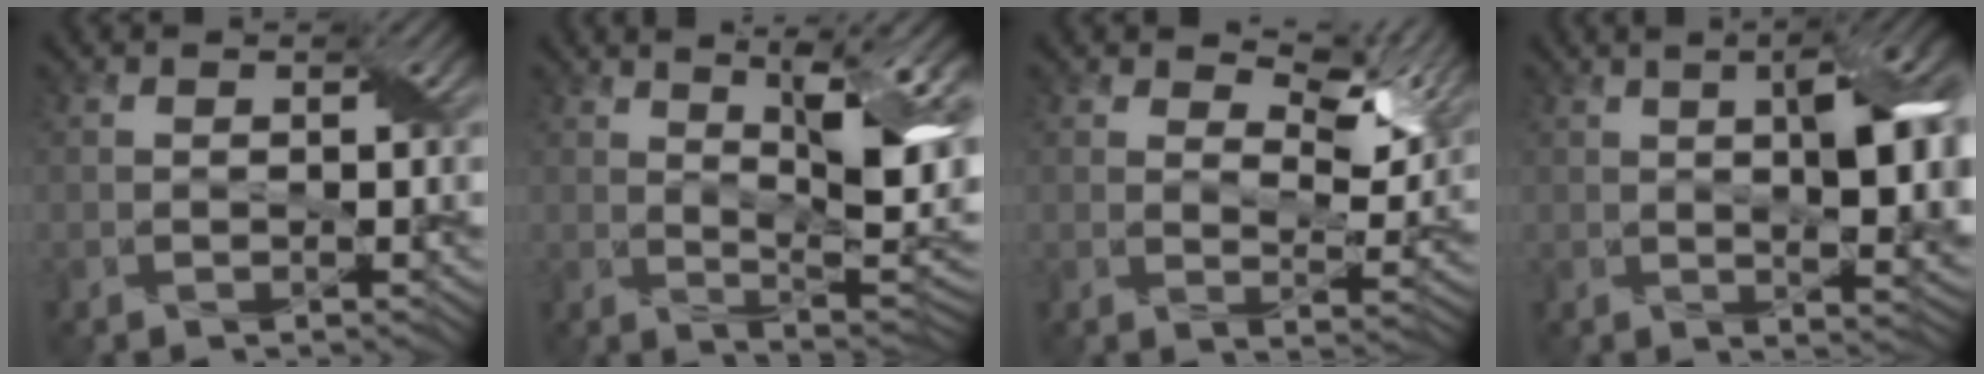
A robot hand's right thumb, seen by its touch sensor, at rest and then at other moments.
{"total": 13.1, "force": [4.2, 4.2, 11.7], "torque": [-0.188, 0.015, 0.061]}
{"total": 8.2, "force": [4.8, 3.7, 5.5], "torque": [-0.091, -0.002, 0.076]}
{"total": 11.1, "force": [2.1, 3.9, 10.2], "torque": [-0.130, 0.021, 0.021]}